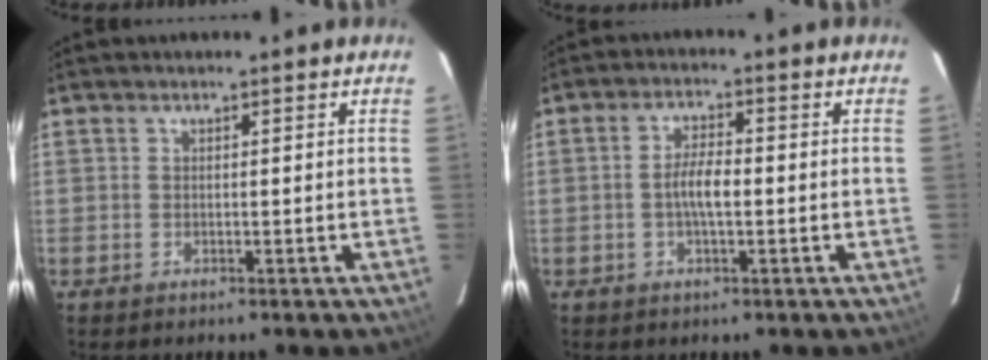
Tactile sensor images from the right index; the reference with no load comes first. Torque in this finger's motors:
{"motor_torque": [0.84, -0.06, 0.51, 0.12]}